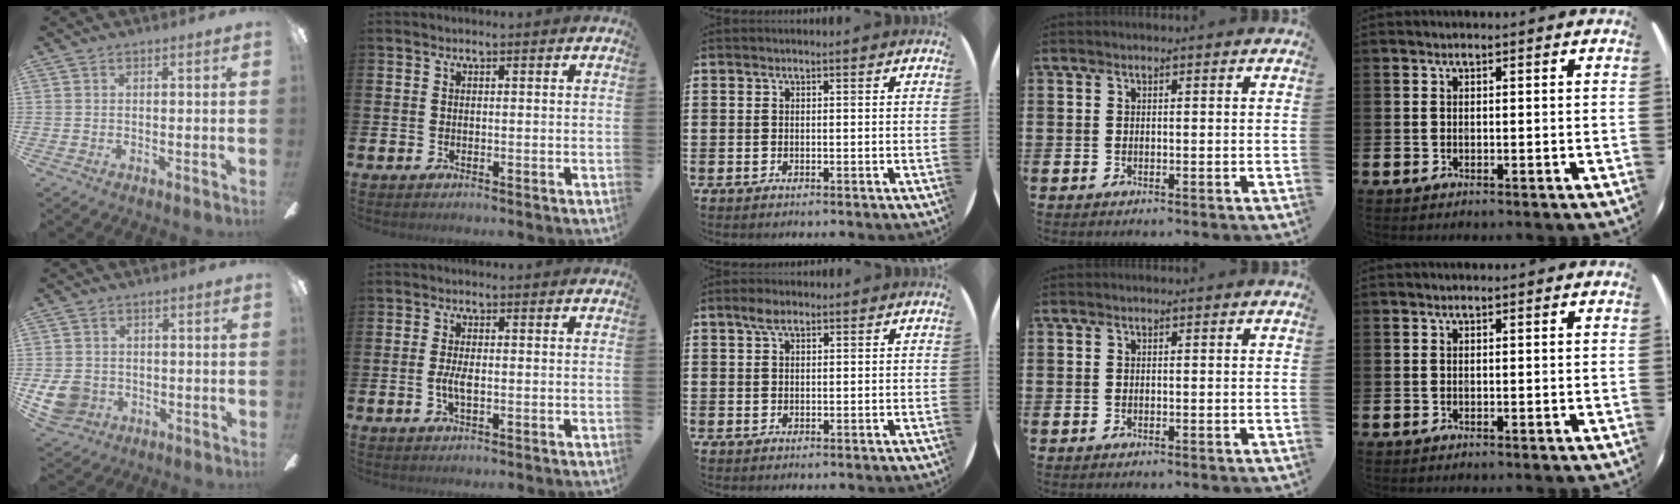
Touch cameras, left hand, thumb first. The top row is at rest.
{"thumb": {"total": 7.5, "force": [-1.5, 6.6, 3.3], "torque": [-0.076, 0.011, -0.029]}, "index": {"total": 2.6, "force": [-0.1, 0.9, 2.4], "torque": [-0.037, -0.003, -0.003]}, "middle": {"total": 2.3, "force": [1.5, 1.1, 1.4], "torque": [-0.022, 0.004, 0.024]}}